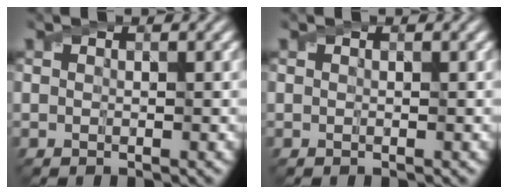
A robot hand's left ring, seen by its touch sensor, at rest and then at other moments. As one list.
[{"total": 0.0}]